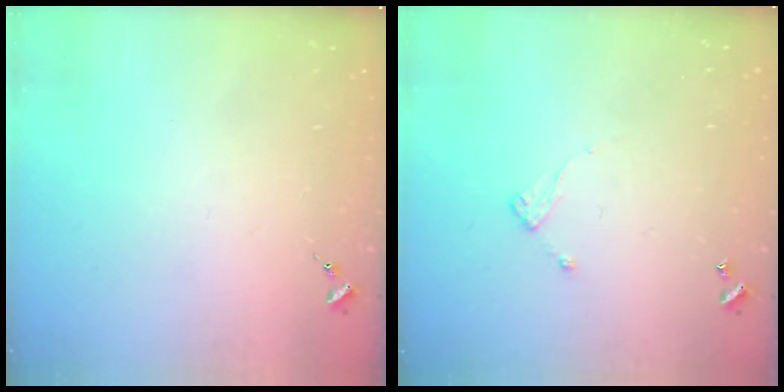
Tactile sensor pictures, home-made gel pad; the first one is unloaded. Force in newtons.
{"total": 5.8, "press": 5.8, "slide": 0.5}